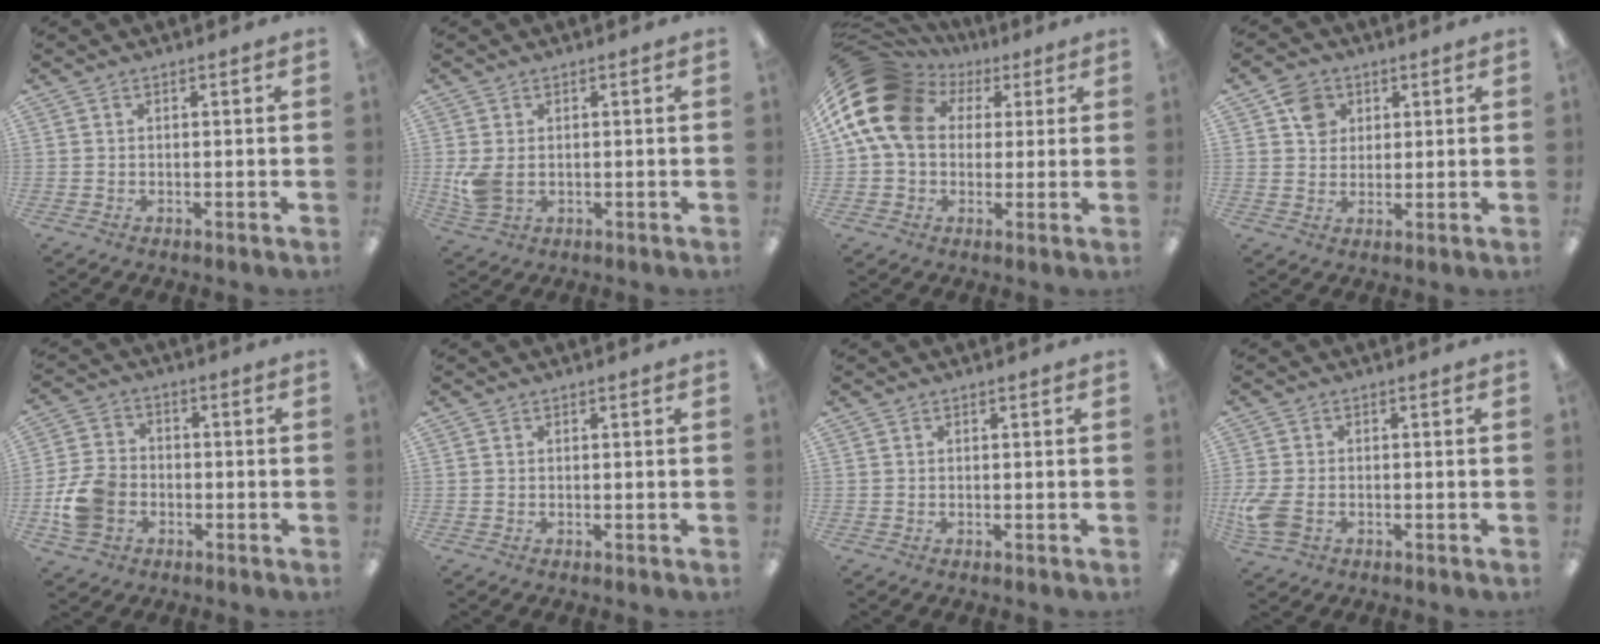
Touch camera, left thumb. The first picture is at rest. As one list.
[{"total": 5.6, "force": [-0.2, 3.9, 4.1], "torque": [-0.090, -0.005, -0.005]}, {"total": 18.1, "force": [5.0, 13.9, 10.6], "torque": [-0.234, -0.009, 0.089]}, {"total": 5.9, "force": [2.4, 5.0, 1.9], "torque": [-0.030, 0.003, 0.042]}, {"total": 10.1, "force": [-3.1, 8.0, 5.4], "torque": [-0.118, 0.022, -0.056]}, {"total": 0.0}, {"total": 0.0}, {"total": 6.1, "force": [-1.8, 4.0, 4.3], "torque": [-0.108, -0.002, -0.034]}]